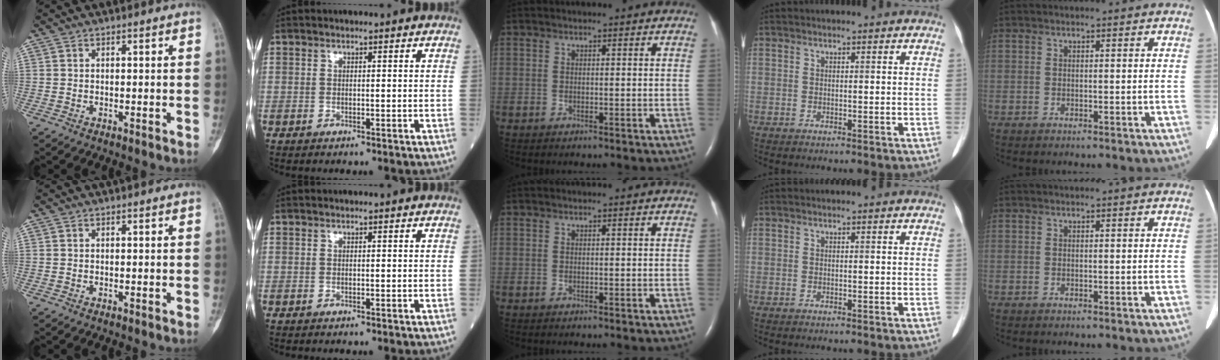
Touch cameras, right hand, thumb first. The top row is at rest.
{}